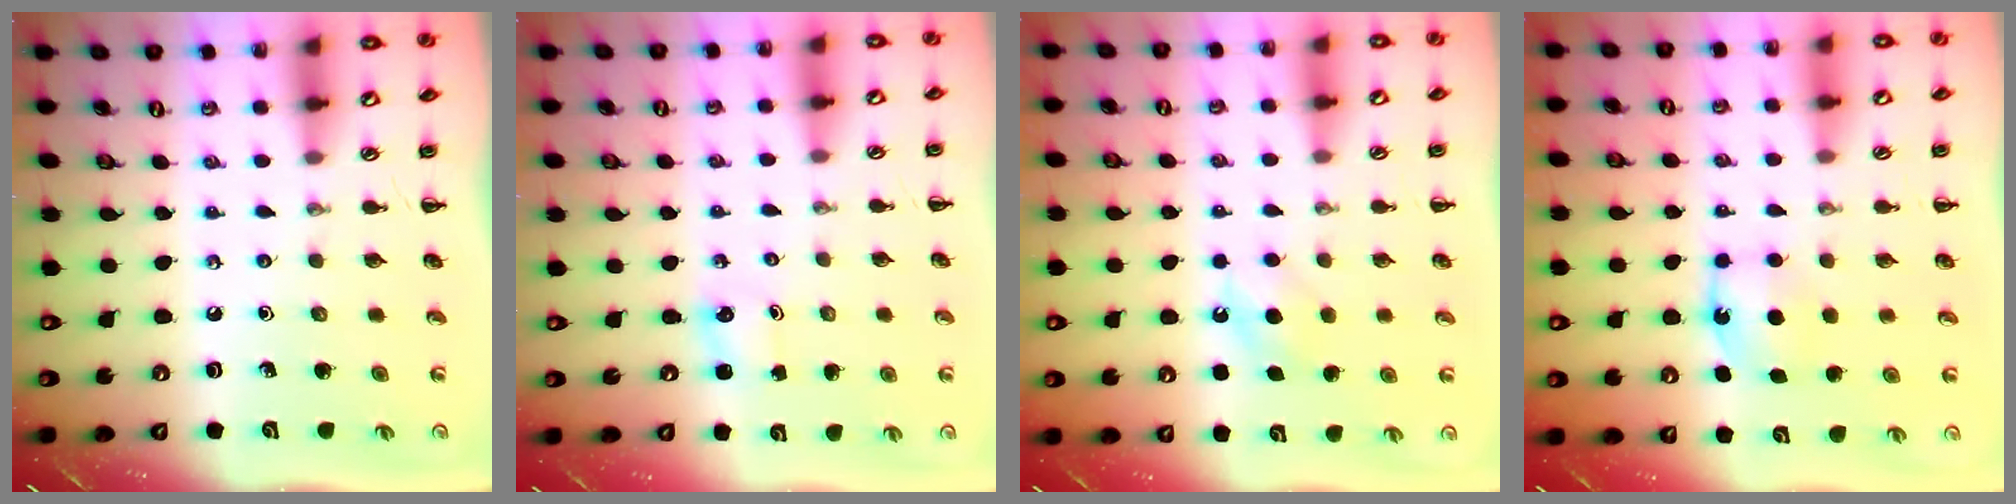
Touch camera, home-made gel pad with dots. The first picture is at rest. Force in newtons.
{"total": 1.2, "press": 1.2, "slide": 0.2}
{"total": 7.2, "press": 7.0, "slide": 1.8}
{"total": 6.2, "press": 5.9, "slide": 1.9}